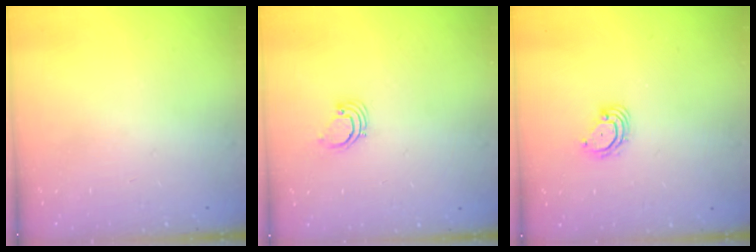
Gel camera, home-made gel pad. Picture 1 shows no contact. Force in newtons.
{"total": 1.9, "press": 1.9, "slide": 0.1}
{"total": 4.3, "press": 4.3, "slide": 0.4}